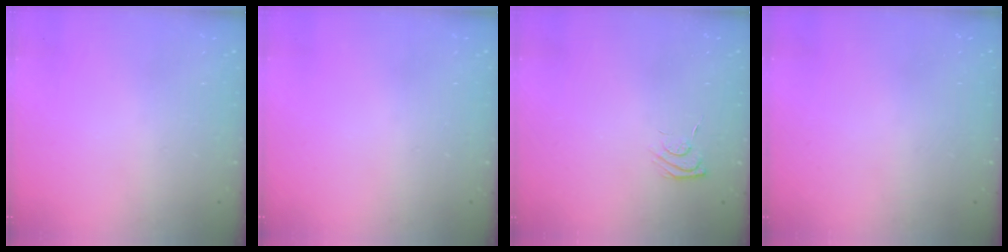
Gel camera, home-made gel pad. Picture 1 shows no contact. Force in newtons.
{"total": 0.0}
{"total": 4.9, "press": 4.7, "slide": 1.1}
{"total": 0.0}